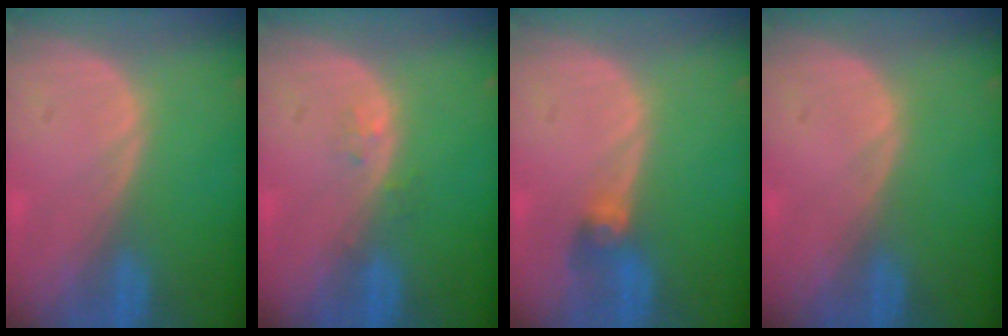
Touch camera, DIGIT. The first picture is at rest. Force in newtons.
{"total": 1.2, "press": 1.2, "slide": 0.1}
{"total": 2.7, "press": 2.7, "slide": 0.3}
{"total": 0.0}